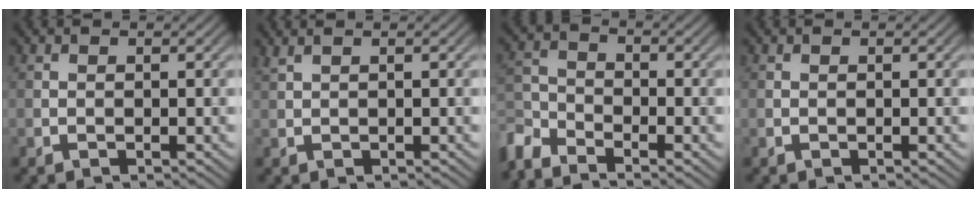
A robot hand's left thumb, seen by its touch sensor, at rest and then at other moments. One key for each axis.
{"total": 1.2, "fx": 1.0, "fy": 0.1, "fz": 0.6, "tx": -0.023, "ty": 0.007, "tz": 0.021}
{"total": 5.6, "fx": -4.7, "fy": 2.1, "fz": 2.2, "tx": -0.053, "ty": -0.009, "tz": -0.110}
{"total": 0.0}